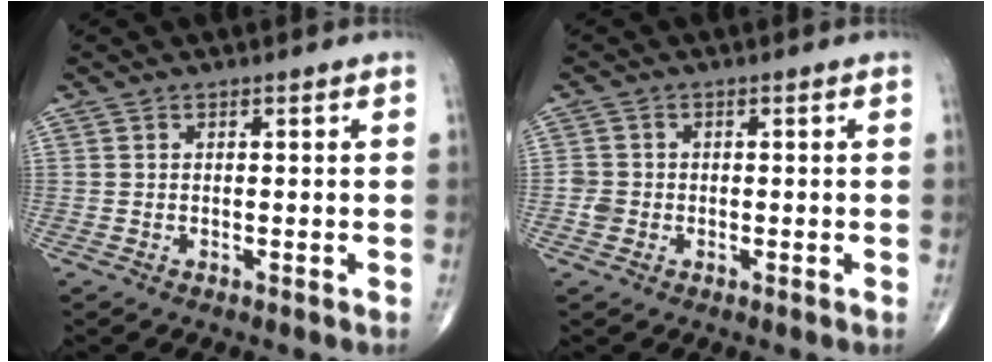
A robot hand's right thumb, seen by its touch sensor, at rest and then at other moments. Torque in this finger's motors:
{"motor_torque": [-0.04, -0.04, 0.09, 0.07, 0.02]}